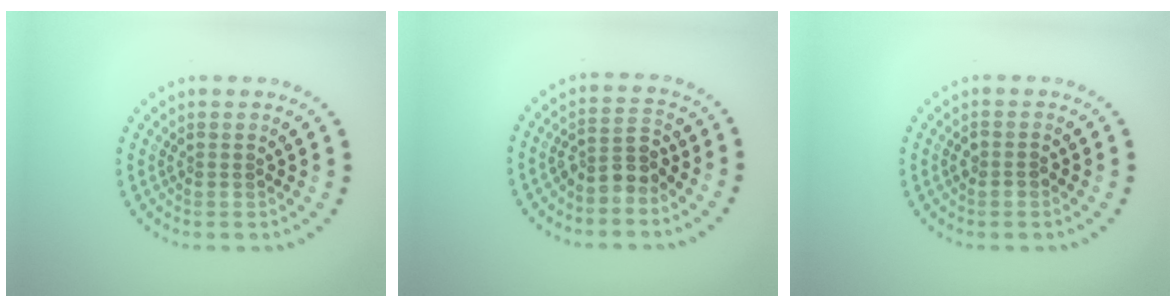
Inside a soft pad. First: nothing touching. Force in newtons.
{"total": 2.7, "press": 2.3, "slide": 1.3}
{"total": 1.2, "press": 1.0, "slide": 0.6}